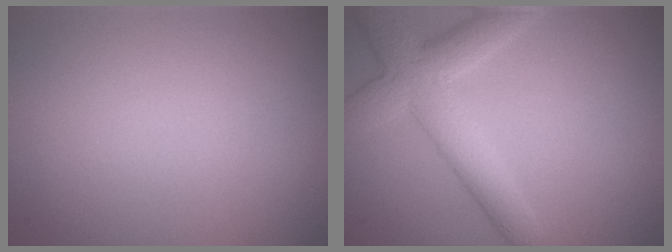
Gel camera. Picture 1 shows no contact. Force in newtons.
{"total": 5.2, "press": 5.2, "slide": 0.4}